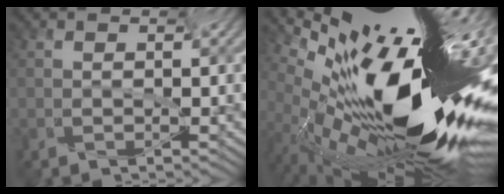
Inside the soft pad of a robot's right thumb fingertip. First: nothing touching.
{"total": 16.8, "force": [-4.5, 4.2, 15.7], "torque": [-0.268, -0.017, -0.080]}